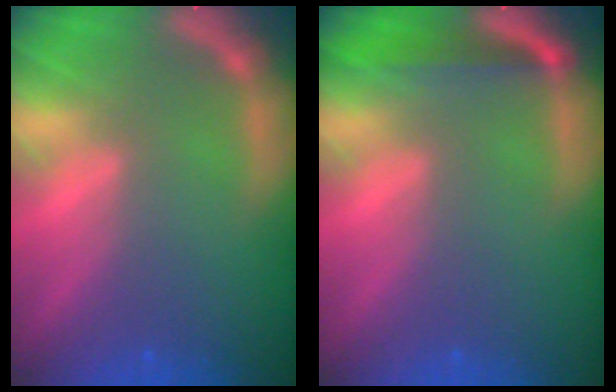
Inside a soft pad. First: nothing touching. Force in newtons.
{"total": 3.0}